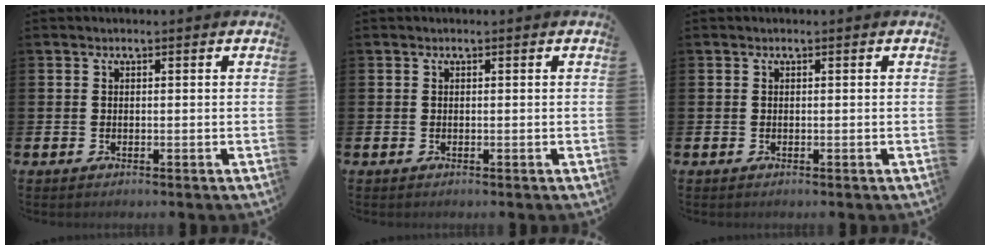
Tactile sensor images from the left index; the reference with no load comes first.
{"total": 0.0}
{"total": 0.0}